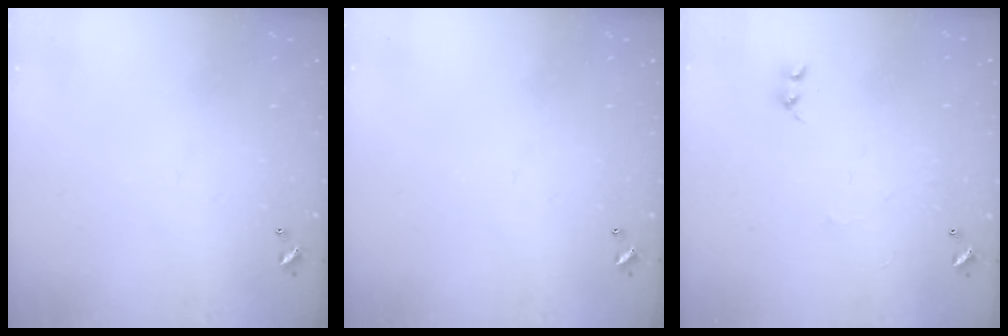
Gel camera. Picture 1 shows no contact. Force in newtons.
{"total": 0.0}
{"total": 0.0}